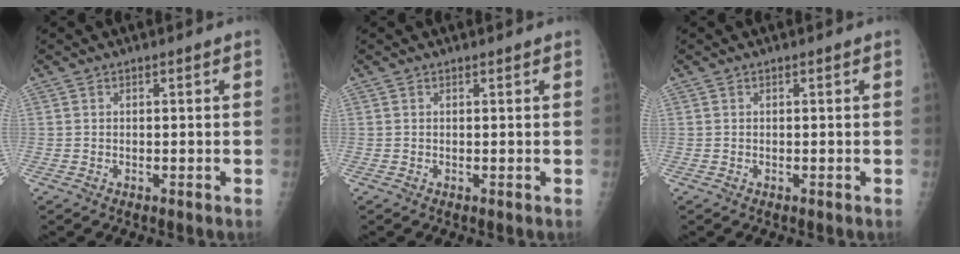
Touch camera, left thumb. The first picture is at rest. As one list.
[{"total": 0.5, "force": [0.5, 0.0, 0.1], "torque": [-0.005, -0.001, 0.007]}, {"total": 0.0}]